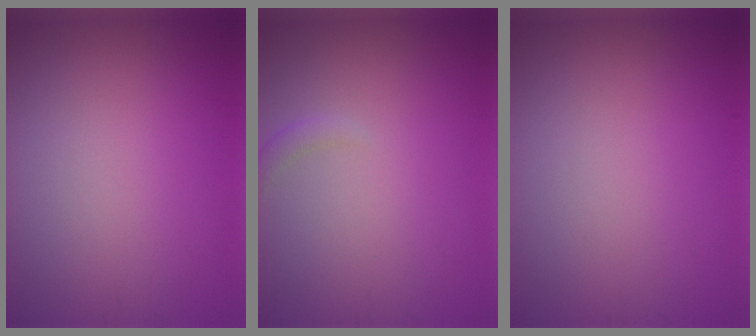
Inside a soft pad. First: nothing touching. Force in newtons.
{"total": 1.0, "press": 0.9, "slide": 0.2}
{"total": 0.0}